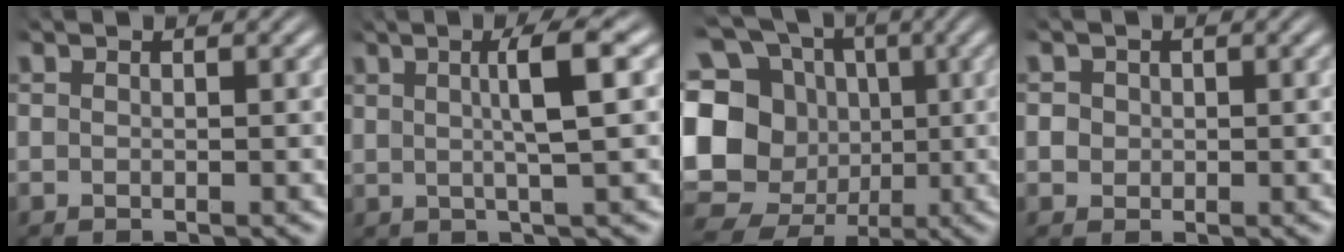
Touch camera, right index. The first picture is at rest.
{"total": 3.7, "force": [1.5, -0.2, 3.4], "torque": [-0.049, 0.010, 0.025]}
{"total": 18.3, "force": [-0.1, 15.6, 9.6], "torque": [-0.196, -0.045, -0.001]}
{"total": 1.9, "force": [0.1, 1.9, 0.5], "torque": [-0.020, -0.006, 0.004]}